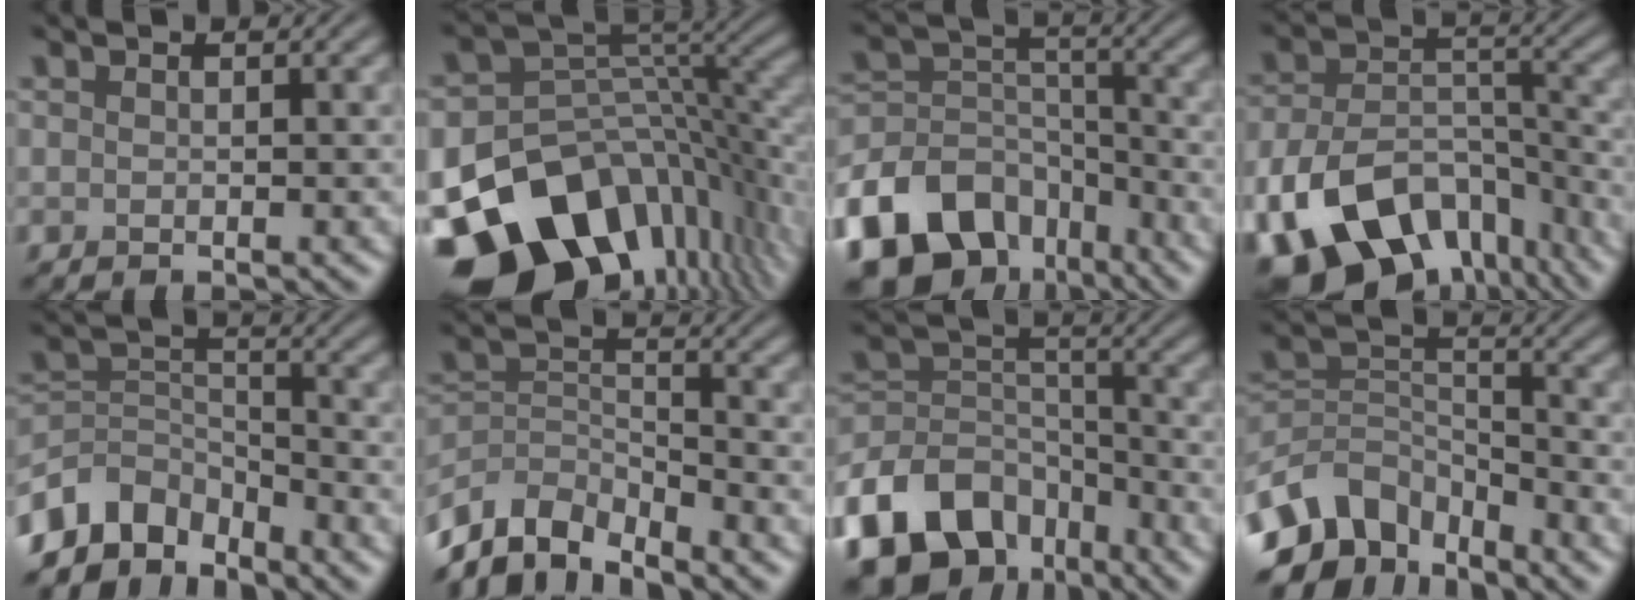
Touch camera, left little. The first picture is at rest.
{"total": 16.1, "force": [-8.8, 10.2, 8.7], "torque": [-0.183, -0.020, -0.136]}
{"total": 13.2, "force": [-8.4, 8.5, 5.5], "torque": [-0.118, 0.005, -0.150]}
{"total": 13.7, "force": [-8.4, 8.1, 7.3], "torque": [-0.155, -0.016, -0.131]}
{"total": 5.9, "force": [-4.8, 3.0, 1.7], "torque": [-0.022, -0.003, -0.103]}
{"total": 6.6, "force": [-5.7, 2.3, 2.3], "torque": [-0.044, -0.012, -0.119]}
{"total": 12.0, "force": [-7.4, 7.6, 5.6], "torque": [-0.115, 0.002, -0.140]}
{"total": 7.9, "force": [-5.6, 4.5, 3.3], "torque": [-0.052, -0.007, -0.120]}